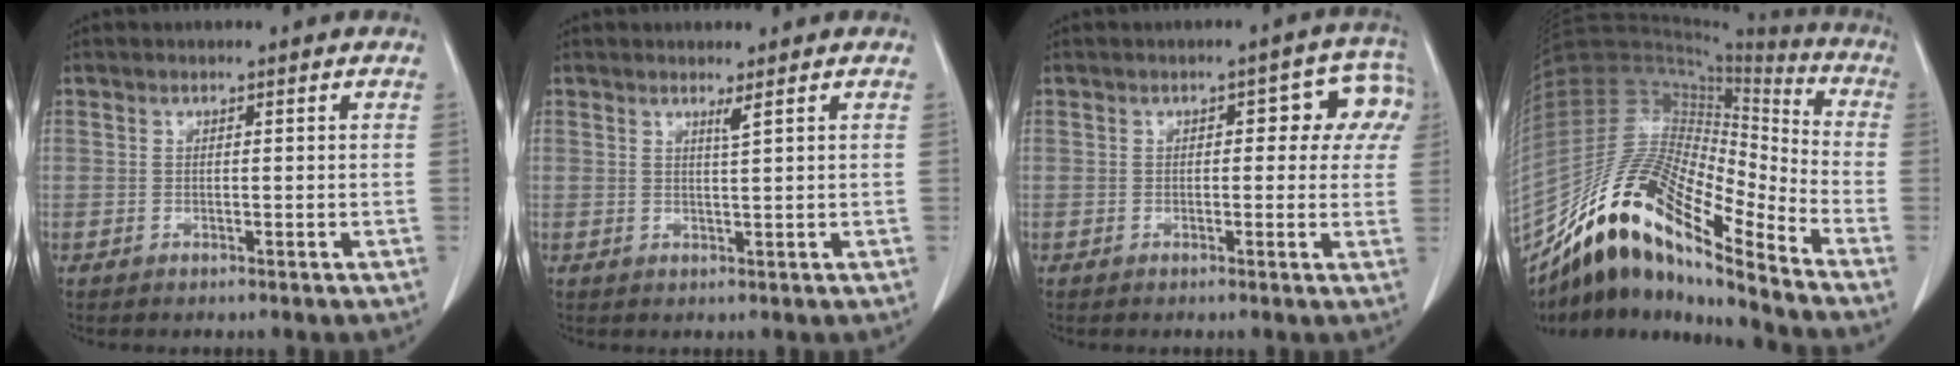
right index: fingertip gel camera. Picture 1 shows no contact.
{"total": 1.1, "force": [0.8, -0.5, 0.7], "torque": [-0.024, -0.011, 0.016]}
{"total": 6.6, "force": [1.7, 3.5, 5.4], "torque": [-0.041, 0.031, 0.014]}
{"total": 19.8, "force": [-14.5, 3.6, 12.9], "torque": [-0.254, 0.017, -0.264]}